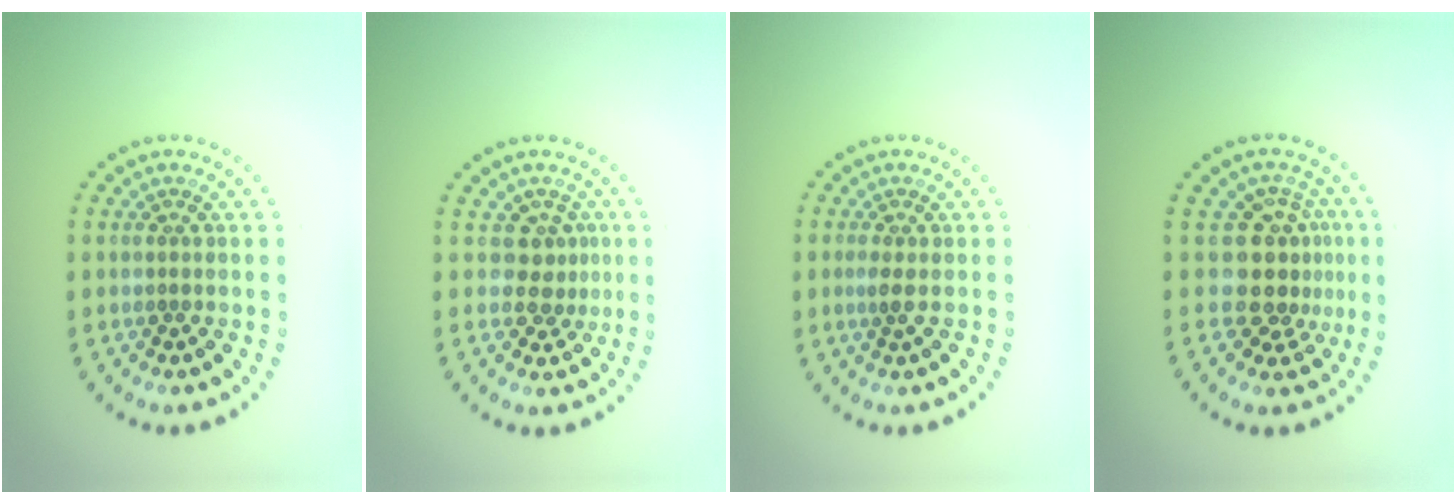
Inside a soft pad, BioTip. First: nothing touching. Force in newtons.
{"total": 2.2, "press": 1.5, "slide": 1.6}
{"total": 1.0, "press": 0.8, "slide": 0.6}
{"total": 4.0, "press": 3.0, "slide": 2.7}